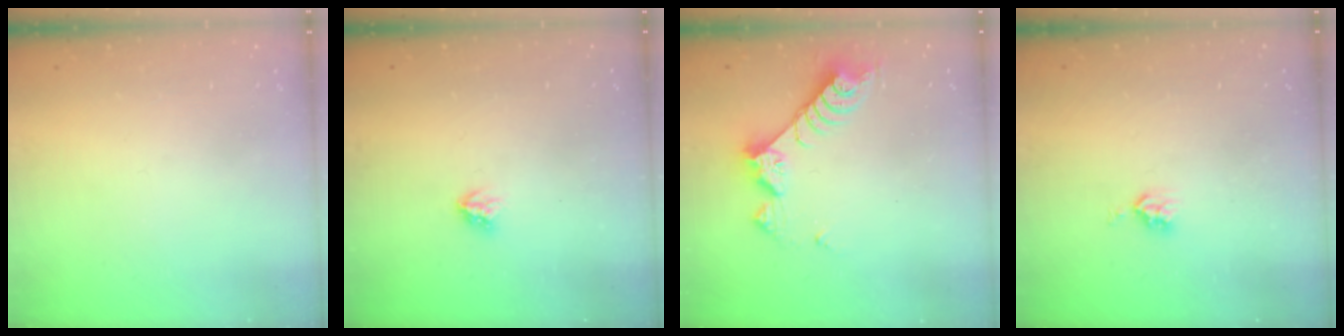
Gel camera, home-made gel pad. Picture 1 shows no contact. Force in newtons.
{"total": 3.0, "press": 2.9, "slide": 0.4}
{"total": 8.6, "press": 8.6, "slide": 0.2}
{"total": 4.4, "press": 4.3, "slide": 0.6}